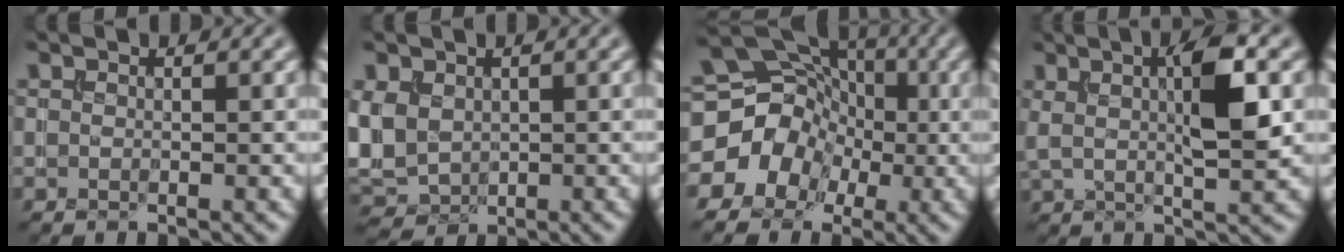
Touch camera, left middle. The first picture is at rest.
{"total": 5.2, "force": [0.2, 4.0, 3.3], "torque": [-0.085, -0.001, -0.002]}
{"total": 11.1, "force": [-2.2, 10.2, 3.7], "torque": [-0.068, 0.024, -0.068]}
{"total": 6.2, "force": [1.5, 1.5, 5.8], "torque": [-0.096, 0.004, 0.025]}